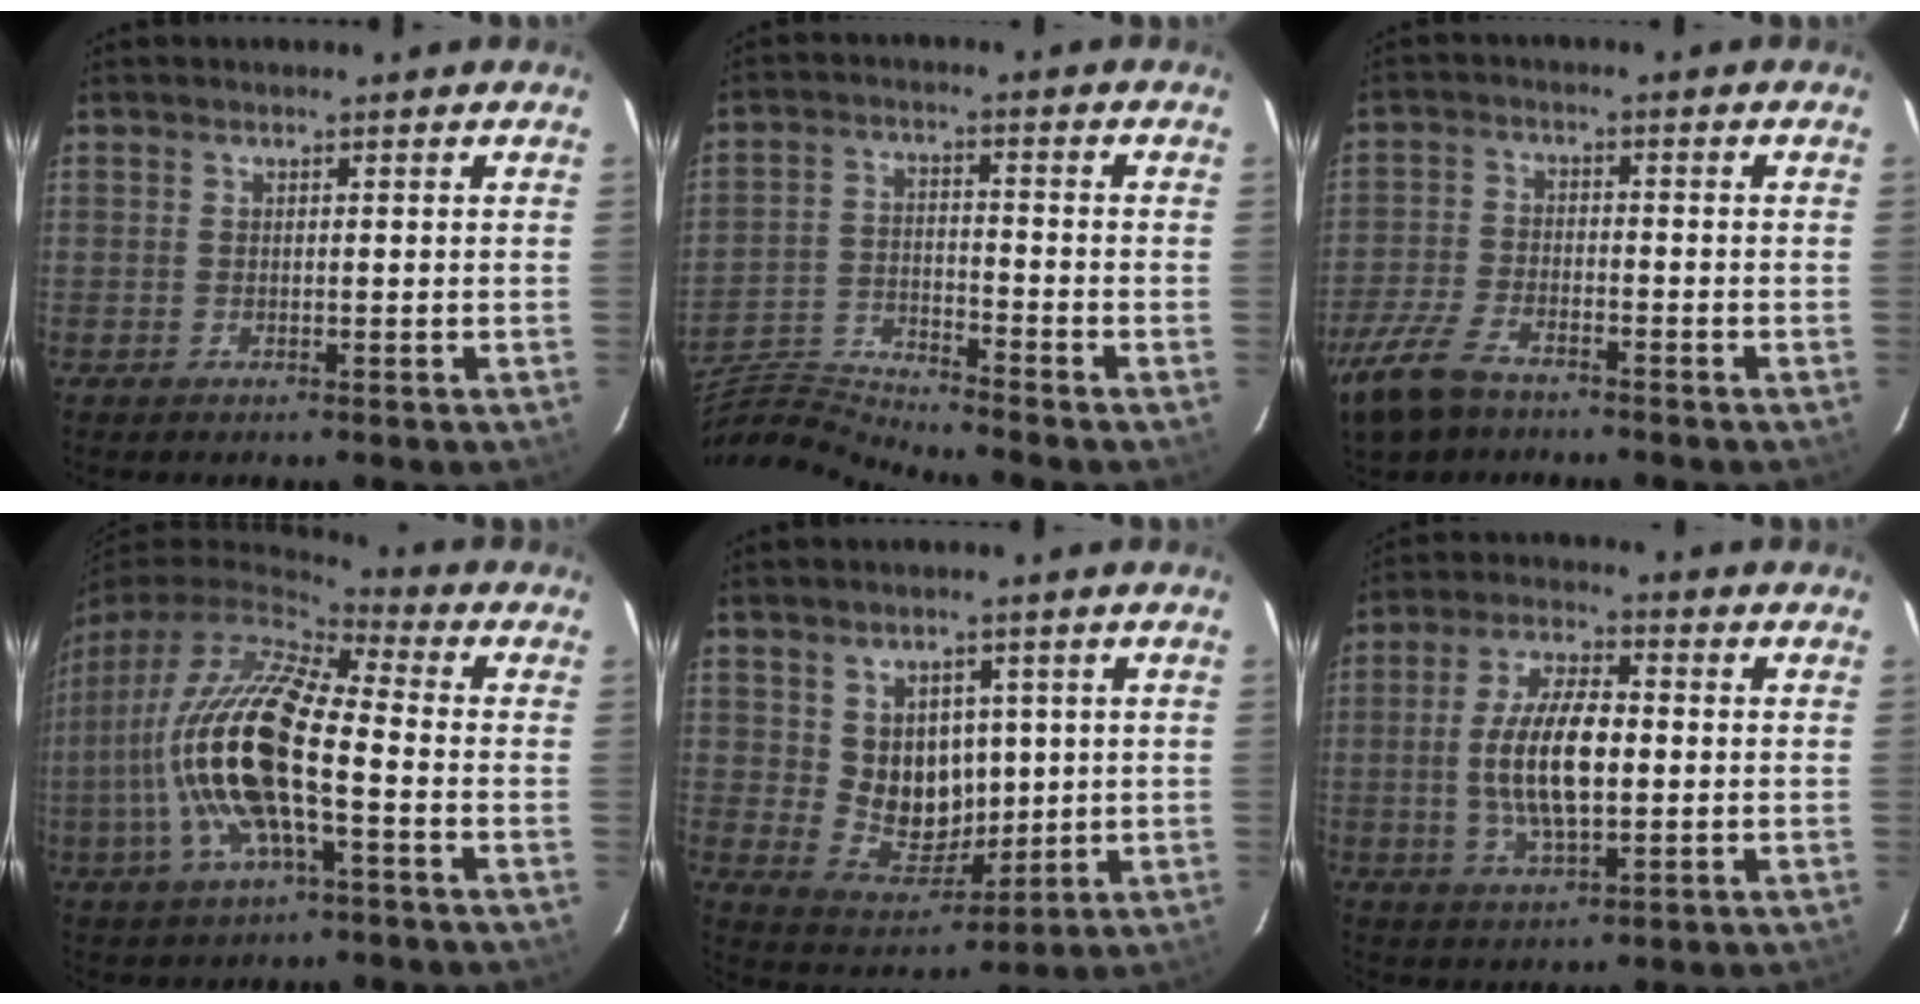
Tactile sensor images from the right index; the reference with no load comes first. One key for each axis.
{"total": 10.6, "fx": -10.5, "fy": -1.3, "fz": 0.9, "tx": -0.036, "ty": 0.002, "tz": -0.210}
{"total": 10.1, "fx": -7.2, "fy": 4.7, "fz": 5.2, "tx": -0.139, "ty": -0.012, "tz": -0.143}
{"total": 18.6, "fx": -3.5, "fy": 5.3, "fz": 17.5, "tx": -0.331, "ty": -0.013, "tz": -0.074}
{"total": 9.7, "fx": 1.8, "fy": 8.0, "fz": 5.1, "tx": -0.092, "ty": -0.003, "tz": 0.055}
{"total": 12.0, "fx": -0.5, "fy": 4.8, "fz": 10.9, "tx": -0.216, "ty": 0.004, "tz": -0.008}